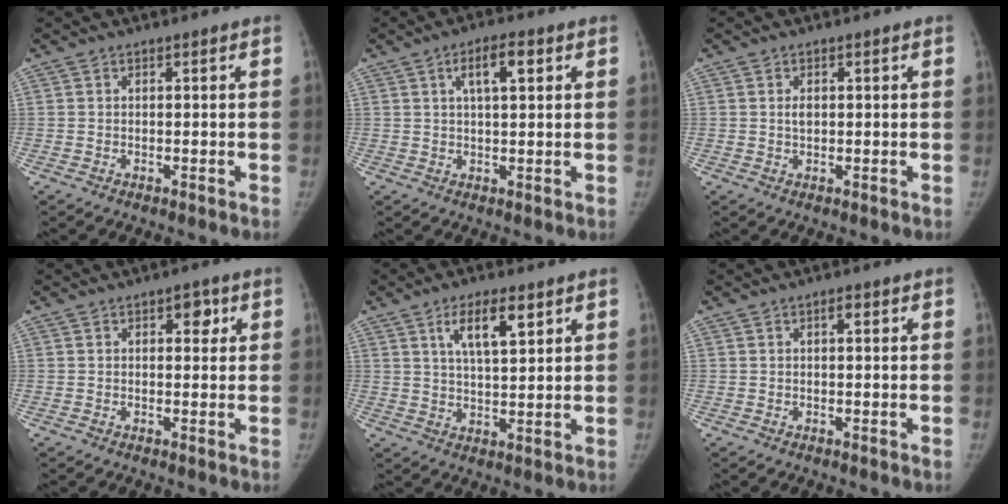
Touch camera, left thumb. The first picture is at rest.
{"total": 5.7, "force": [2.2, 2.0, 4.9], "torque": [-0.074, 0.004, 0.036]}
{"total": 1.4, "force": [0.3, 0.9, 1.1], "torque": [-0.013, 0.001, 0.005]}
{"total": 2.8, "force": [1.2, 1.7, 1.9], "torque": [-0.005, 0.001, 0.012]}
{"total": 7.9, "force": [4.0, 2.7, 6.2], "torque": [-0.095, -0.019, 0.072]}
{"total": 1.1, "force": [0.4, 0.4, 1.0], "torque": [-0.012, 0.004, 0.004]}